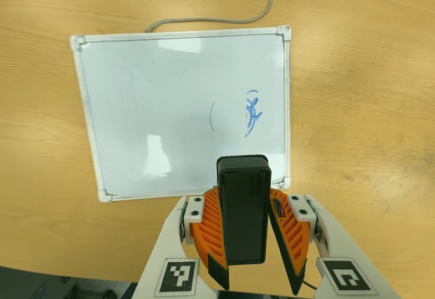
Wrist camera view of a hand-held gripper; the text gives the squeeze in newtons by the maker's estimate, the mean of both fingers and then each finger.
{"total": 7.2, "left": 8.0, "right": 6.4}